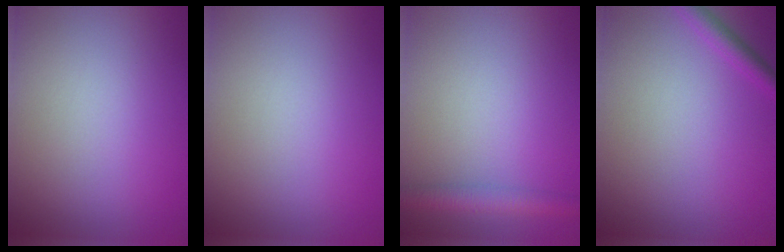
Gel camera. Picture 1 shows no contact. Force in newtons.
{"total": 0.0}
{"total": 2.7, "press": 2.7, "slide": 0.1}
{"total": 1.8, "press": 1.7, "slide": 0.1}